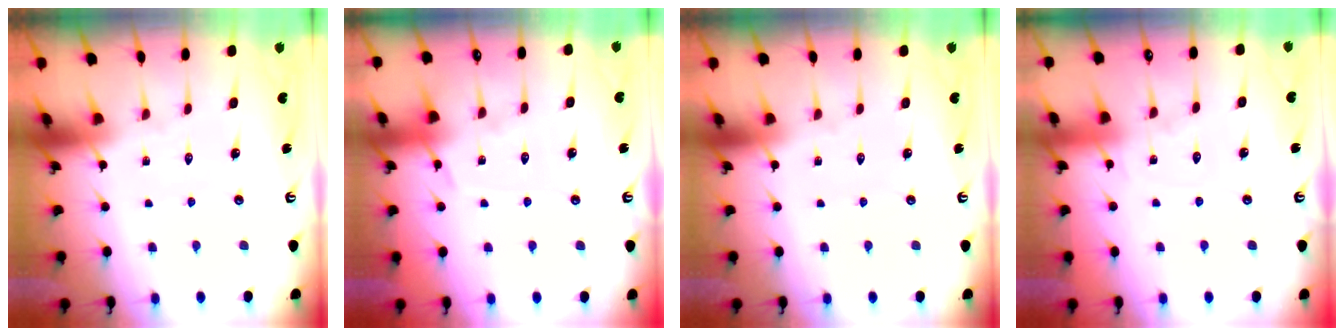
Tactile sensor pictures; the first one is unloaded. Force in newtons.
{"total": 5.1, "press": 5.0, "slide": 0.5}
{"total": 0.0}
{"total": 5.7, "press": 5.7, "slide": 0.7}